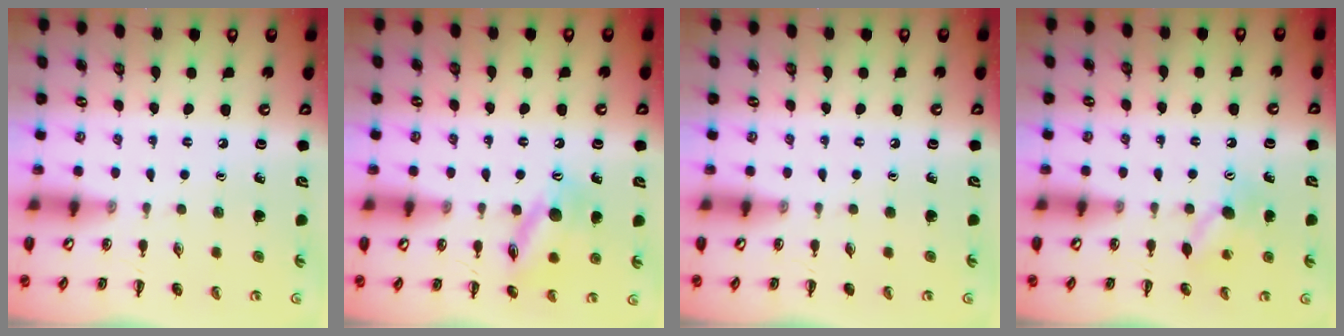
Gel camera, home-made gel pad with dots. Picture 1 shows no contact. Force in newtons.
{"total": 13.5, "press": 13.4, "slide": 1.2}
{"total": 0.0}
{"total": 8.5, "press": 8.4, "slide": 1.5}